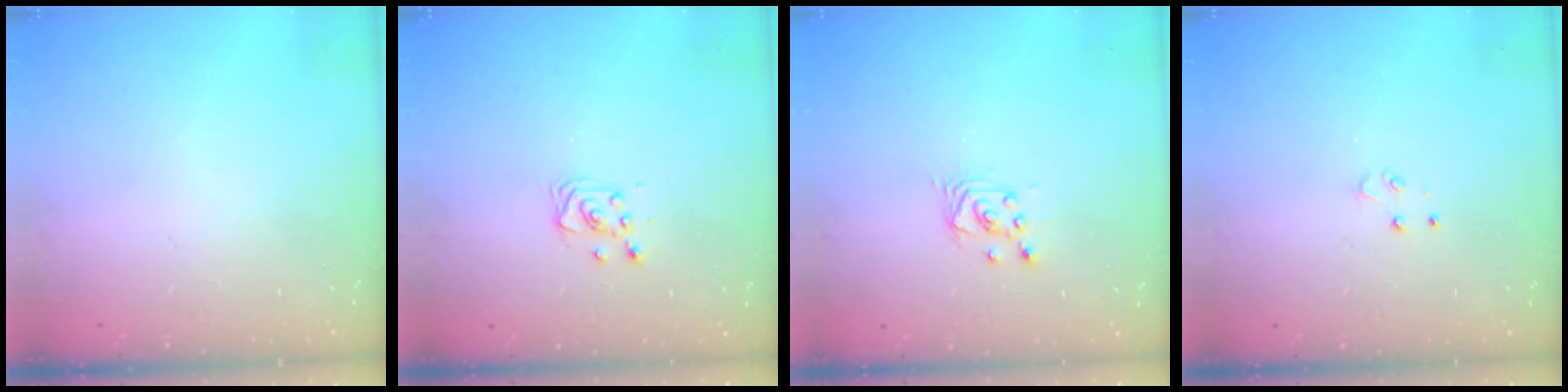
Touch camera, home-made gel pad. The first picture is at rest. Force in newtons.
{"total": 2.9, "press": 2.9, "slide": 0.4}
{"total": 2.5, "press": 2.5, "slide": 0.2}
{"total": 3.5, "press": 3.5, "slide": 0.3}